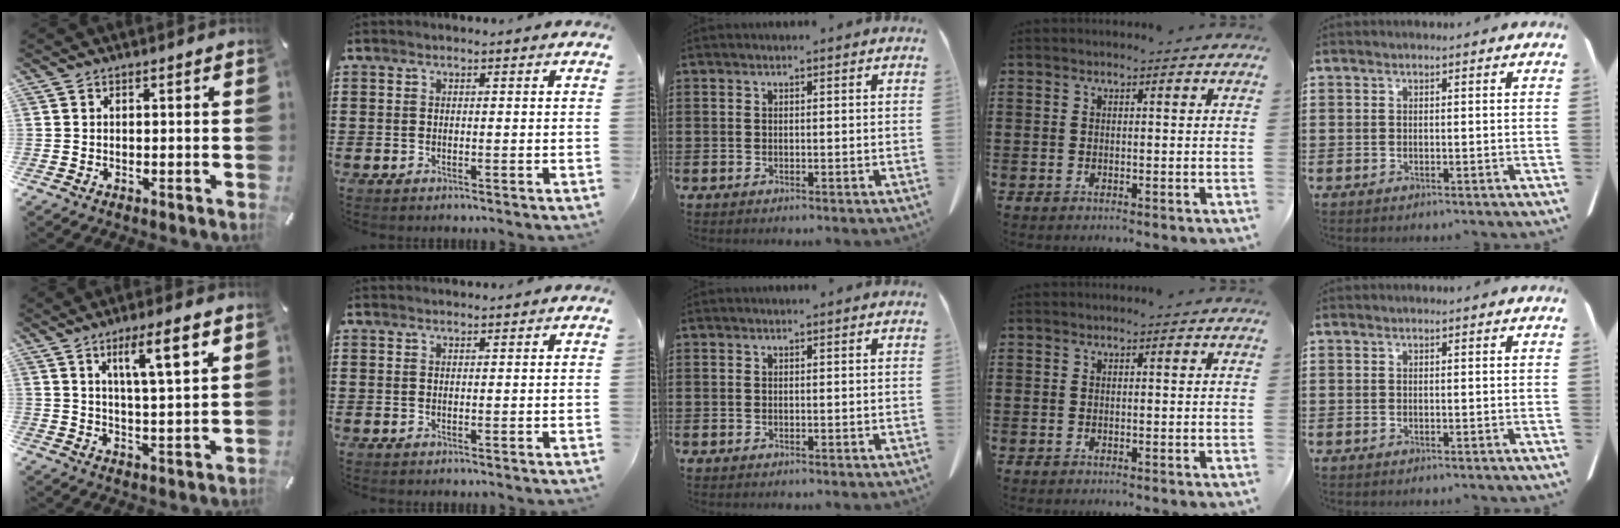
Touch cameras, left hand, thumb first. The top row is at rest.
{"thumb": {"total": 9.2, "force": [5.1, 1.3, 7.6], "torque": [-0.128, -0.018, 0.079]}, "index": {"total": 0.7, "force": [0.7, 0.0, 0.0], "torque": [-0.003, -0.001, 0.015]}}